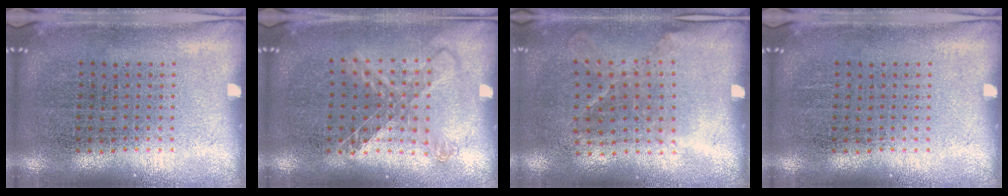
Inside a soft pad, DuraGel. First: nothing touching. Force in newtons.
{"total": 1.2, "press": 1.0, "slide": 0.6}
{"total": 1.2, "press": 0.9, "slide": 0.9}
{"total": 0.0}